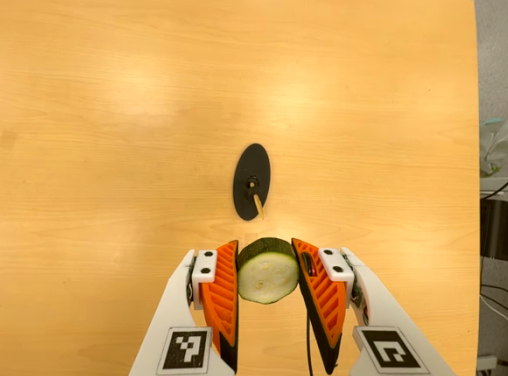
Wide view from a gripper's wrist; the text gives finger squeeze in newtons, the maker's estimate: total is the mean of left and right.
{"total": 12.0, "left": 11.1, "right": 12.9}